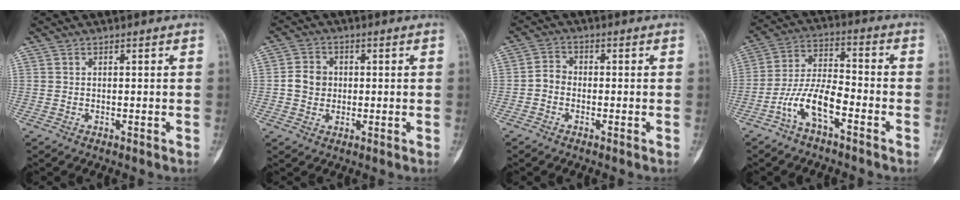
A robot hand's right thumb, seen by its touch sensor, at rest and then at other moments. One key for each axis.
{"total": 5.0, "fx": 0.0, "fy": 4.4, "fz": 2.2, "tx": -0.023, "ty": 0.008, "tz": -0.004}
{"total": 3.0, "fx": -1.0, "fy": 2.4, "fz": 1.5, "tx": -0.017, "ty": 0.011, "tz": -0.028}
{"total": 9.7, "fx": -4.9, "fy": 3.7, "fz": 7.5, "tx": -0.149, "ty": 0.048, "tz": -0.097}